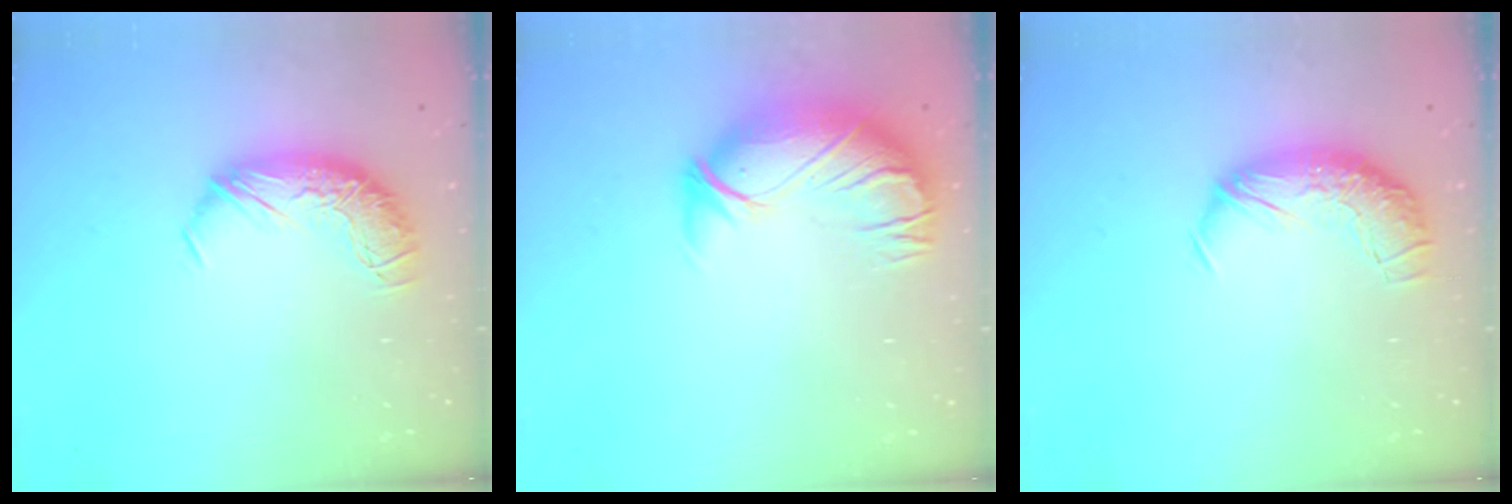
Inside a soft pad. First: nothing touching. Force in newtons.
{"total": 2.9, "press": 0.4, "slide": 2.9}
{"total": 2.3, "press": 1.0, "slide": 2.1}